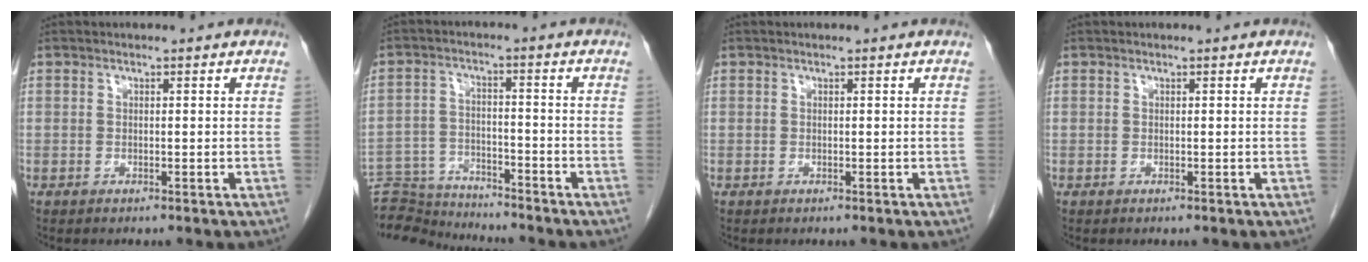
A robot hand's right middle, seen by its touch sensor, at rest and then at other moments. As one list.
[{"total": 10.6, "force": [-10.5, 1.2, 0.7], "torque": [-0.012, 0.013, -0.180]}, {"total": 0.0}, {"total": 0.0}]